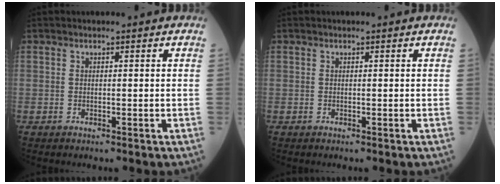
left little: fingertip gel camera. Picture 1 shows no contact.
{"total": 0.0}